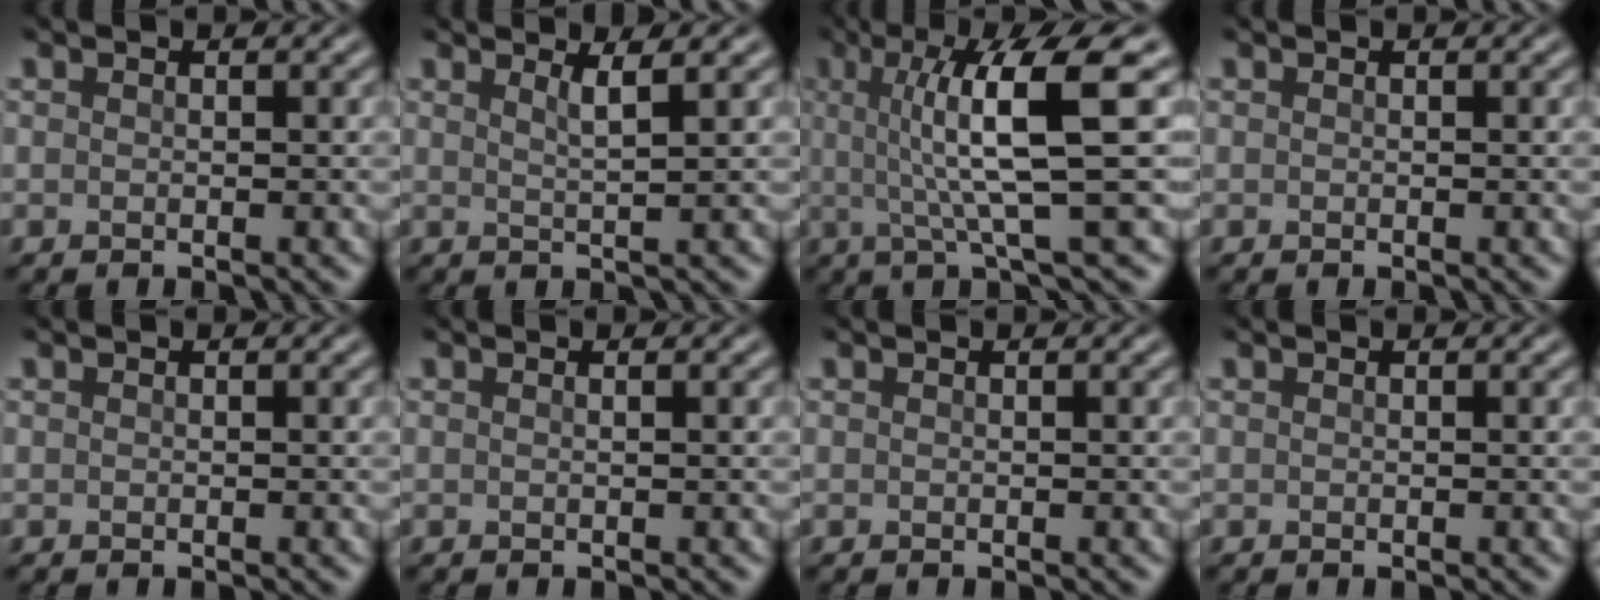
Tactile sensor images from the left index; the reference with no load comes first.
{"total": 2.2, "force": [1.1, 0.5, 1.8], "torque": [-0.022, 0.002, 0.013]}
{"total": 8.9, "force": [1.3, 1.7, 8.6], "torque": [-0.120, 0.007, 0.019]}
{"total": 0.0}
{"total": 0.0}
{"total": 0.7, "force": [0.2, 0.3, 0.6], "torque": [-0.002, 0.001, -0.004]}
{"total": 0.0}
{"total": 0.0}